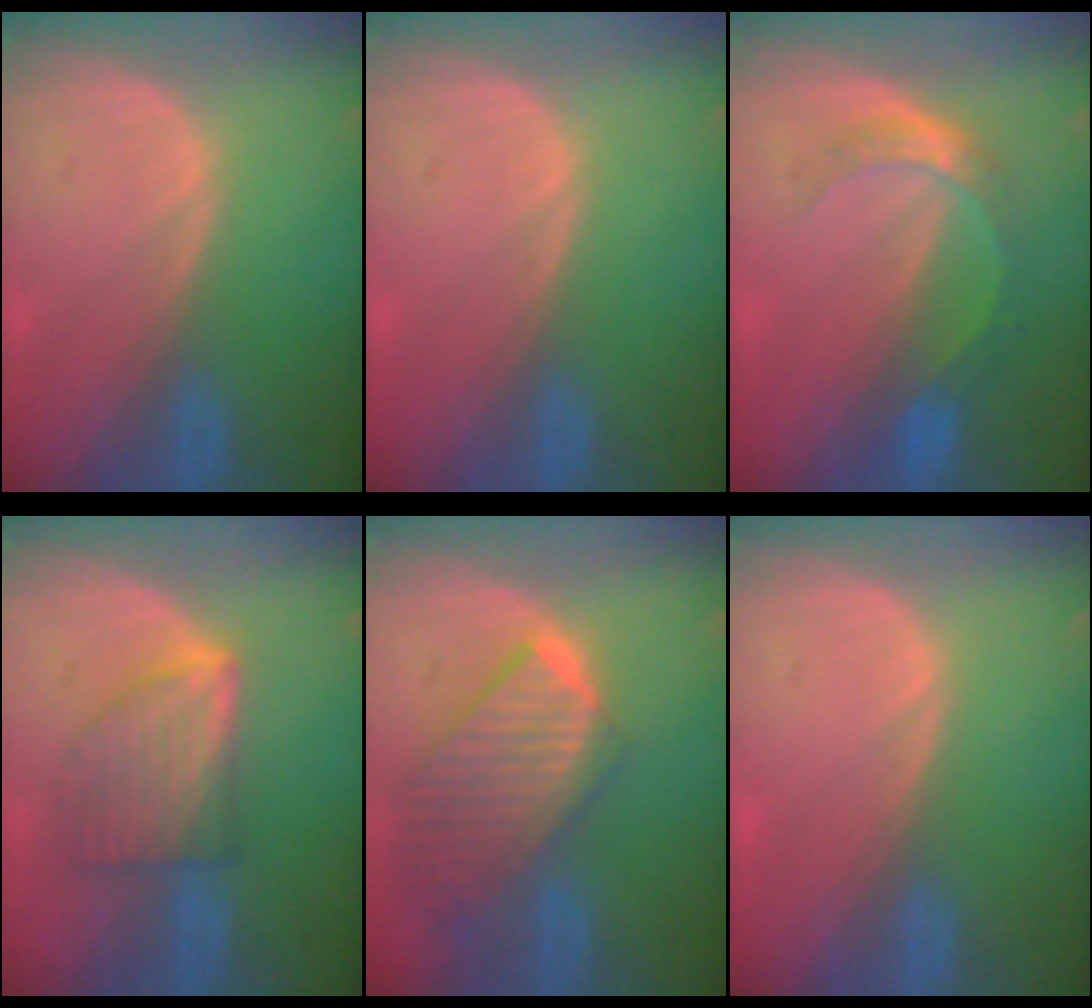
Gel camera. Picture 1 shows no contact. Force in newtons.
{"total": 0.0}
{"total": 5.1, "press": 4.6, "slide": 2.3}
{"total": 6.4, "press": 6.4, "slide": 0.1}
{"total": 9.8, "press": 8.6, "slide": 4.8}
{"total": 0.7, "press": 0.1, "slide": 0.7}